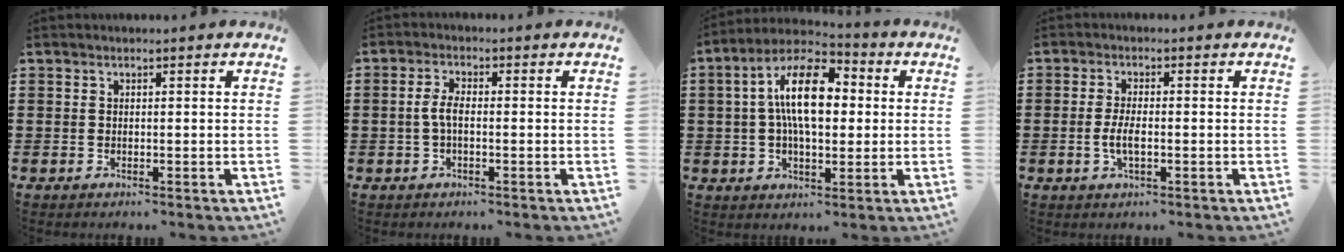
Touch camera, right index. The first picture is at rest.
{"total": 3.2, "force": [-0.5, 1.2, 2.9], "torque": [-0.069, -0.002, -0.014]}
{"total": 12.1, "force": [1.9, 5.8, 10.4], "torque": [-0.213, 0.010, 0.026]}
{"total": 3.2, "force": [-0.7, 1.0, 3.0], "torque": [-0.069, -0.004, -0.017]}